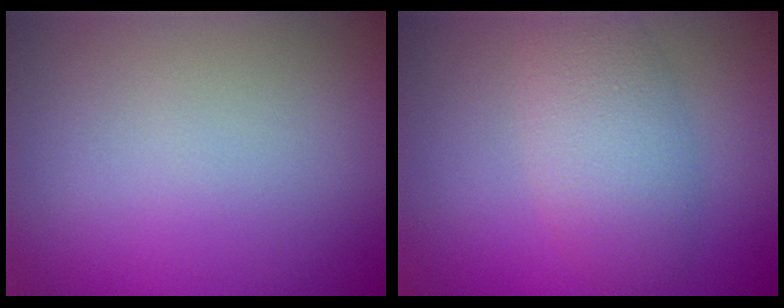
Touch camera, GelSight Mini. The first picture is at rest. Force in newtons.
{"total": 4.8, "press": 4.8, "slide": 0.1}